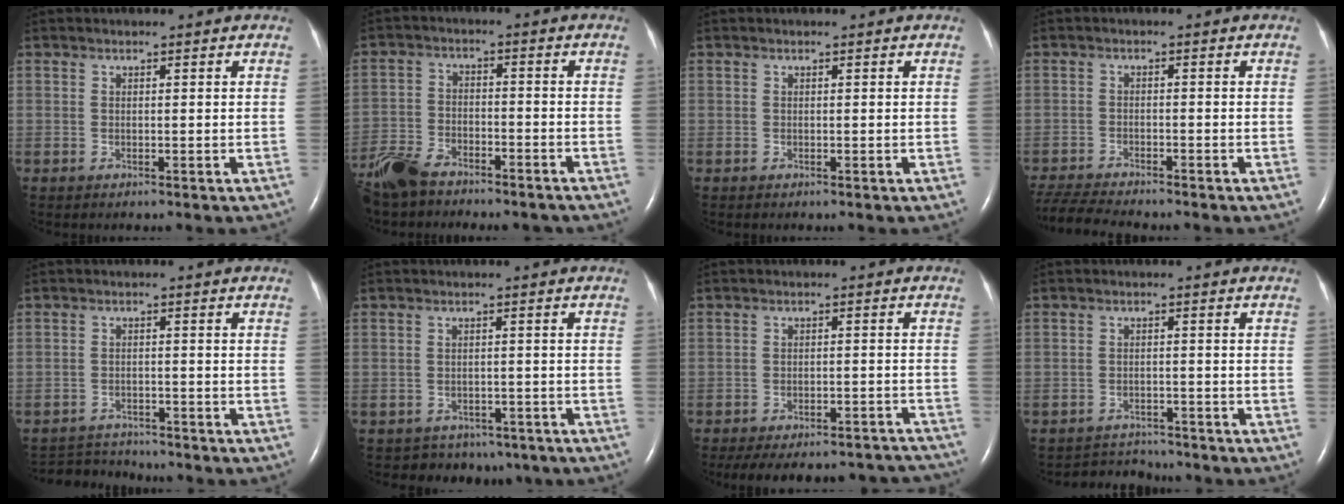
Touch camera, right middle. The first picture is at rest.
{"total": 11.7, "force": [-9.6, 4.5, 4.9], "torque": [-0.107, -0.009, -0.161]}
{"total": 0.0}
{"total": 7.9, "force": [-7.4, 0.4, 2.8], "torque": [-0.052, -0.018, -0.125]}
{"total": 5.3, "force": [-5.2, 0.7, -0.4], "torque": [-0.001, -0.001, -0.087]}
{"total": 5.8, "force": [-4.3, 3.8, 0.4], "torque": [-0.004, 0.015, -0.045]}
{"total": 20.1, "force": [-18.0, 6.1, 6.4], "torque": [-0.115, 0.003, -0.216]}
{"total": 4.1, "force": [-3.9, 0.7, -0.9], "torque": [0.007, 0.003, -0.061]}